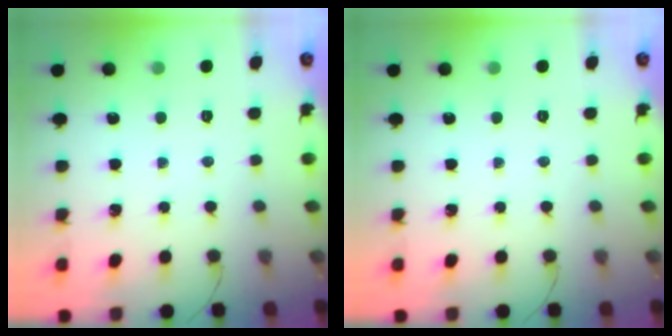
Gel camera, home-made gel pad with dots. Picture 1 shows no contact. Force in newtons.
{"total": 0.0}